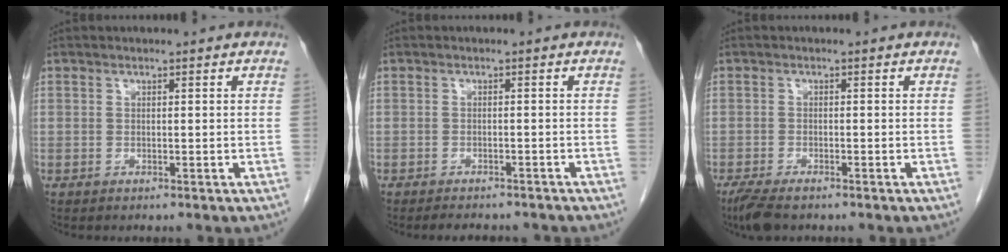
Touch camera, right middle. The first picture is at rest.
{"total": 5.6, "force": [-5.1, 1.7, 1.7], "torque": [-0.018, -0.003, -0.062]}
{"total": 4.5, "force": [-3.5, 1.2, 2.7], "torque": [-0.054, -0.012, -0.058]}